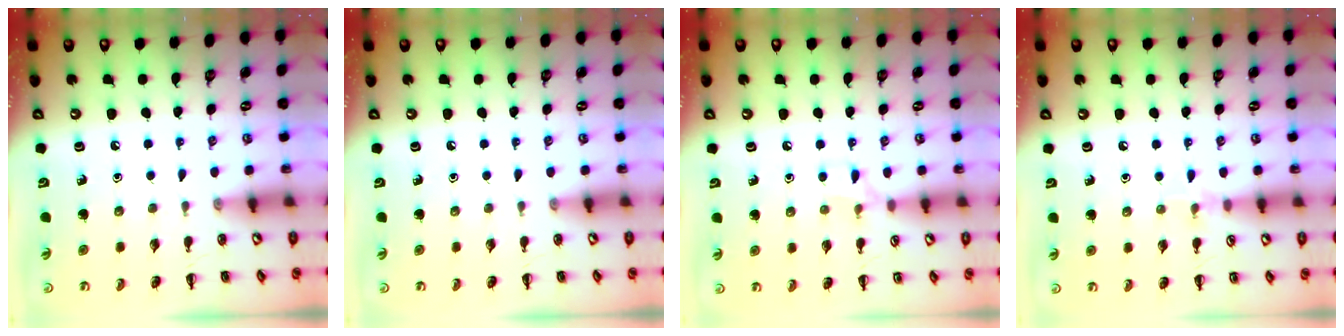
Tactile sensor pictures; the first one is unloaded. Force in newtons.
{"total": 0.0}
{"total": 5.9, "press": 5.7, "slide": 1.6}
{"total": 5.1, "press": 4.8, "slide": 1.7}